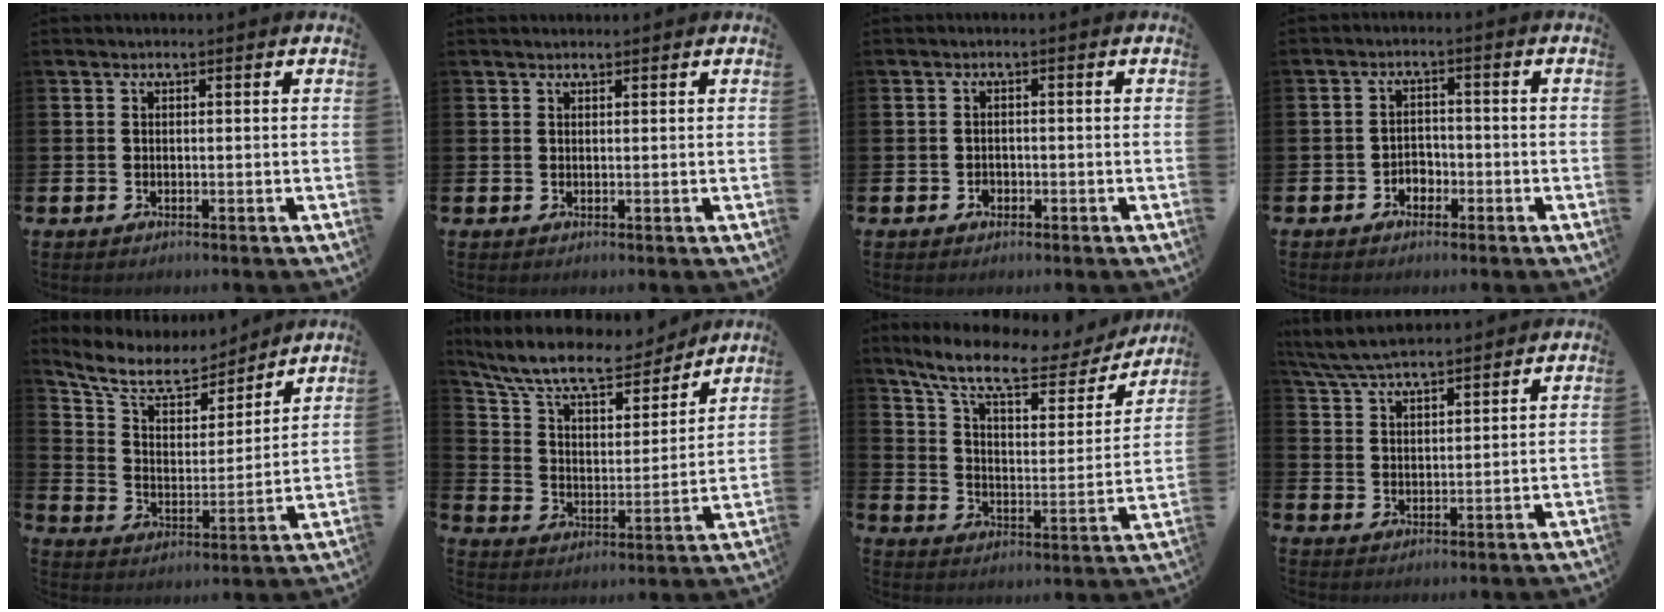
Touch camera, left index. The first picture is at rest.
{"total": 0.8, "force": [0.8, 0.2, 0.1], "torque": [0.007, -0.002, 0.012]}
{"total": 1.1, "force": [-0.5, 0.9, 0.3], "torque": [-0.007, 0.003, -0.013]}
{"total": 2.3, "force": [-1.6, 1.6, 0.6], "torque": [-0.014, 0.005, -0.036]}
{"total": 9.0, "force": [7.8, 3.4, 2.8], "torque": [-0.095, -0.052, 0.136]}
{"total": 10.8, "force": [9.7, 2.6, 3.9], "torque": [-0.114, -0.059, 0.169]}
{"total": 11.2, "force": [9.3, 3.0, 5.4], "torque": [-0.130, -0.052, 0.155]}
{"total": 6.0, "force": [5.7, 0.9, 1.4], "torque": [-0.051, -0.022, 0.105]}